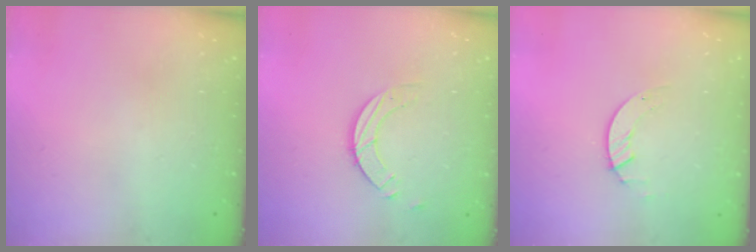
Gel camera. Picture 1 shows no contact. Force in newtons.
{"total": 3.9, "press": 3.9, "slide": 0.4}
{"total": 1.3, "press": 1.3, "slide": 0.2}